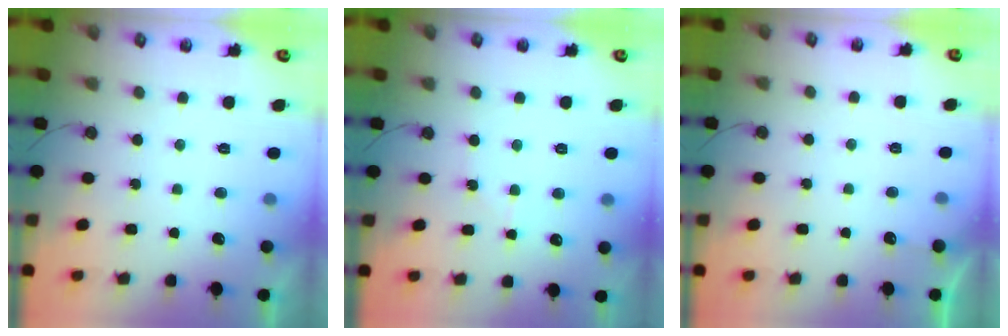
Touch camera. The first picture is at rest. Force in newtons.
{"total": 5.0, "press": 4.9, "slide": 0.7}
{"total": 2.3, "press": 2.3, "slide": 0.3}